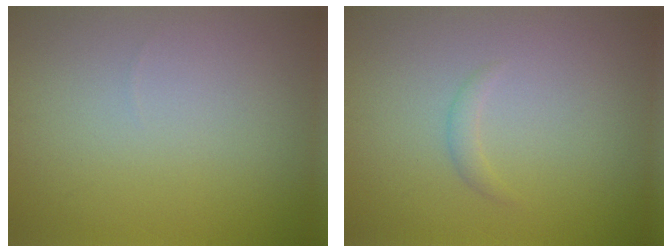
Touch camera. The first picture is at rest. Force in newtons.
{"total": 0.8, "press": 0.8, "slide": 0.1}